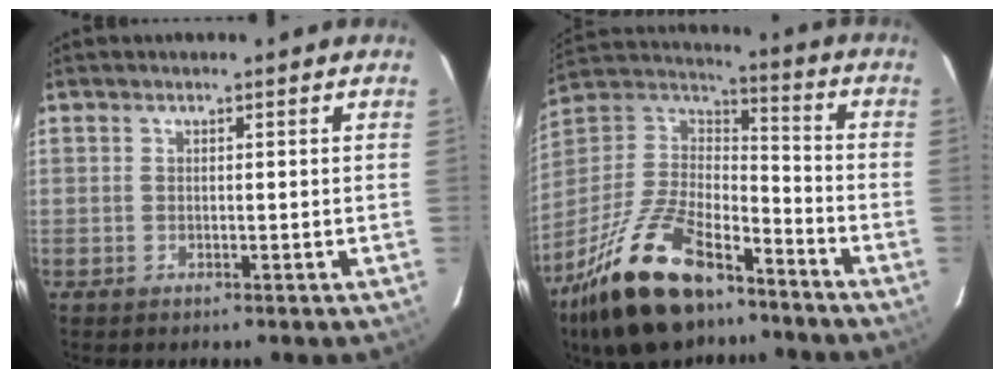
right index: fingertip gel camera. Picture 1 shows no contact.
{"total": 24.4, "force": [-16.6, 10.5, 14.4], "torque": [-0.304, -0.010, -0.285]}